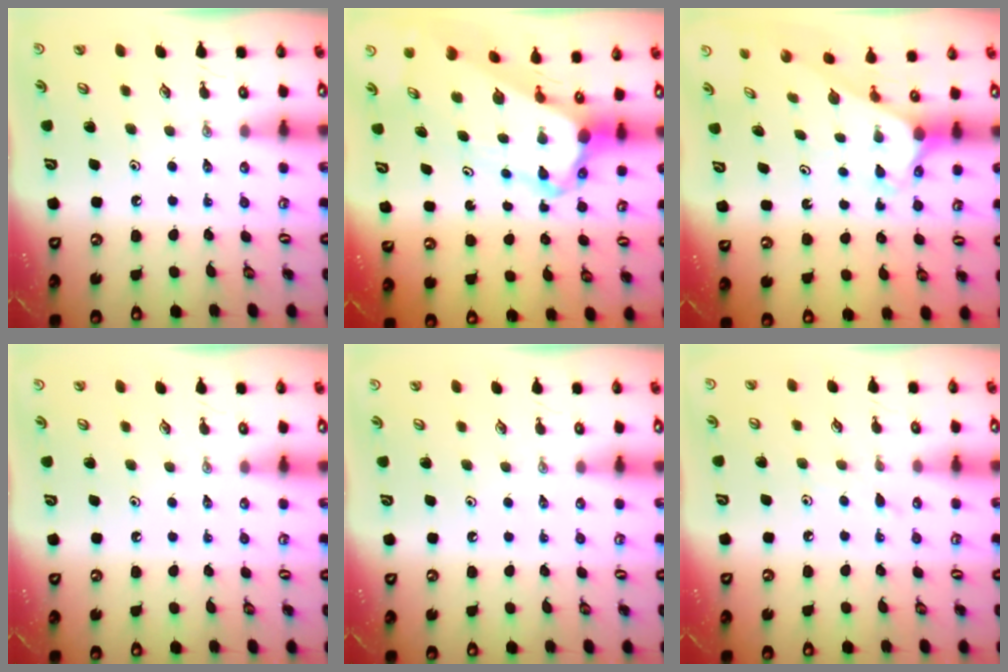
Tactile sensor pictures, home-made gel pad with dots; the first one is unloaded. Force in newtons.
{"total": 8.2, "press": 8.1, "slide": 0.7}
{"total": 2.4, "press": 2.4, "slide": 0.2}
{"total": 0.0}
{"total": 0.0}
{"total": 5.1, "press": 5.1, "slide": 0.3}